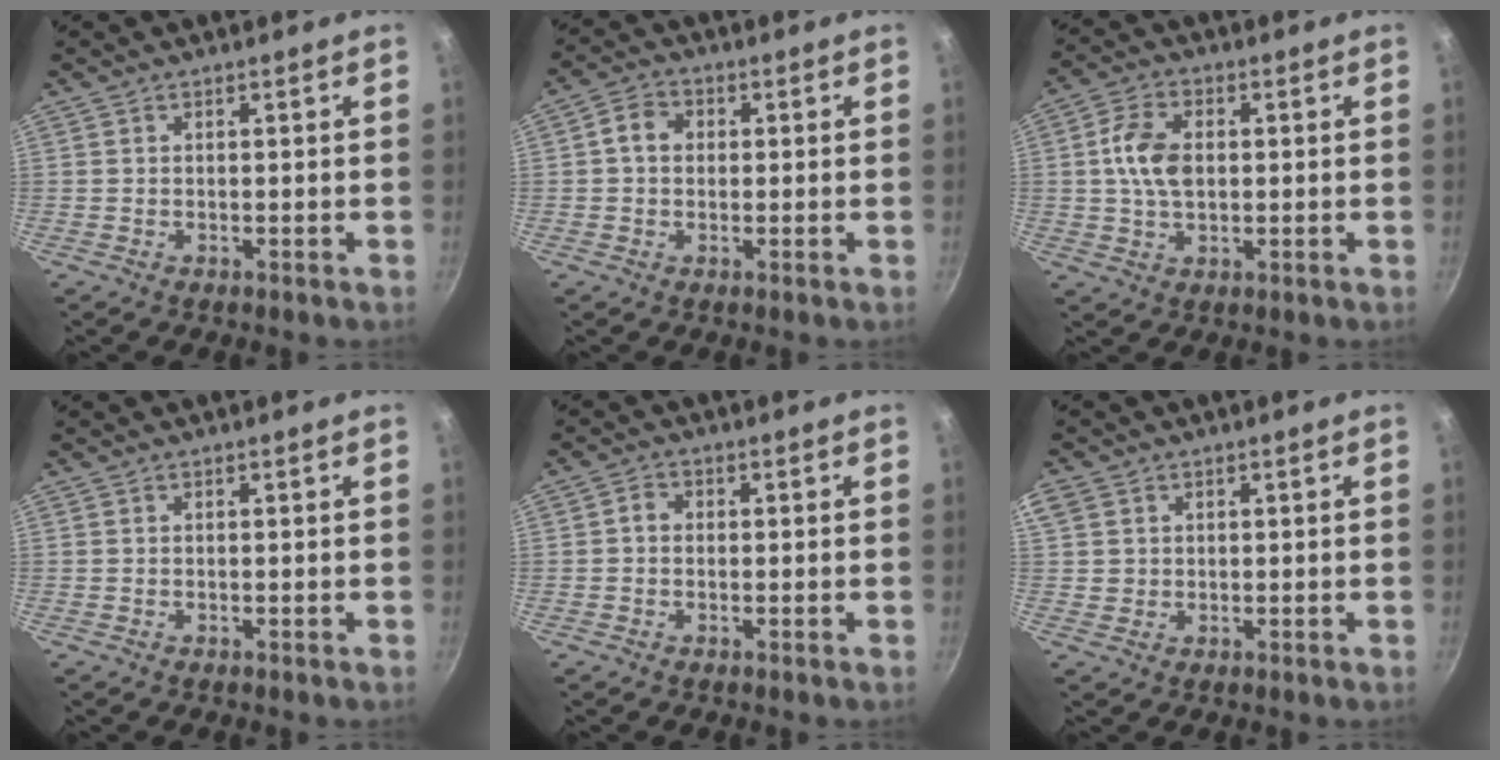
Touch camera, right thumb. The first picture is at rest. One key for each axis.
{"total": 4.6, "fx": 0.5, "fy": 3.8, "fz": 2.6, "tx": -0.033, "ty": 0.011, "tz": -0.003}
{"total": 8.3, "fx": 0.7, "fy": 5.3, "fz": 6.3, "tx": -0.109, "ty": 0.011, "tz": 0.008}
{"total": 0.0}
{"total": 2.2, "fx": 0.0, "fy": 1.9, "fz": 1.2, "tx": -0.017, "ty": 0.007, "tz": -0.006}
{"total": 4.4, "fx": 1.3, "fy": 3.8, "fz": 1.7, "tx": -0.022, "ty": -0.001, "tz": 0.023}